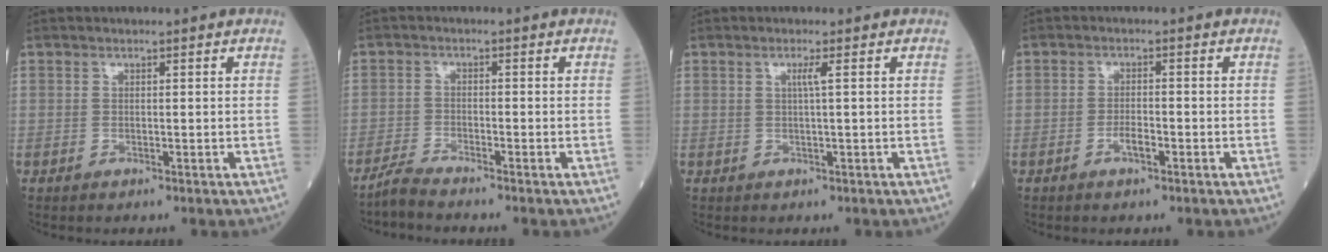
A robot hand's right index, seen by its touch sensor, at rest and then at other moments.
{"total": 2.8, "force": [-2.7, -0.6, 0.5], "torque": [-0.018, -0.013, -0.058]}
{"total": 1.4, "force": [0.4, -0.4, 1.3], "torque": [-0.027, -0.001, 0.005]}
{"total": 2.1, "force": [-1.1, 0.6, 1.7], "torque": [-0.027, 0.003, -0.020]}